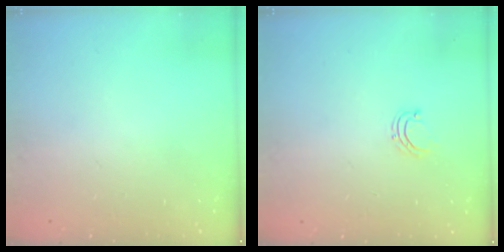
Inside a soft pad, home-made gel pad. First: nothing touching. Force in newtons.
{"total": 4.3, "press": 4.3, "slide": 0.3}